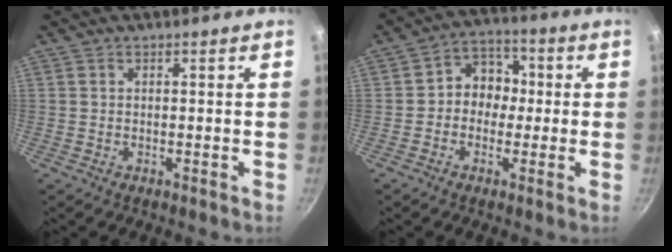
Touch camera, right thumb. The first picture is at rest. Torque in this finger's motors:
{"motor_torque": [-0.03, 0.19, 0.19, -0.03, 0.05]}